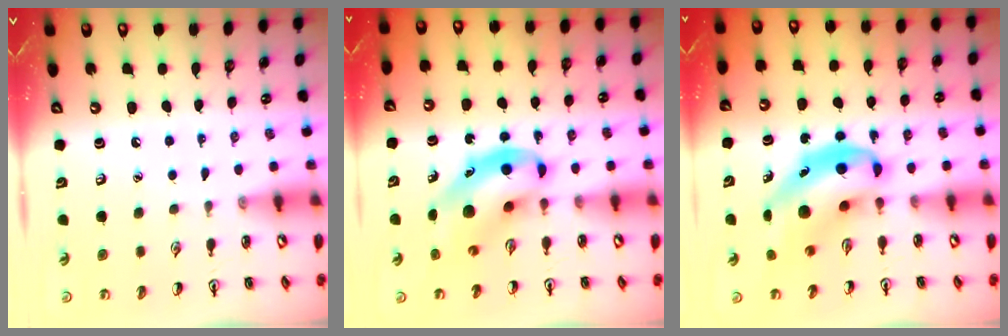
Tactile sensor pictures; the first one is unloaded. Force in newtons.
{"total": 8.9, "press": 8.5, "slide": 2.6}
{"total": 9.0, "press": 8.7, "slide": 2.4}